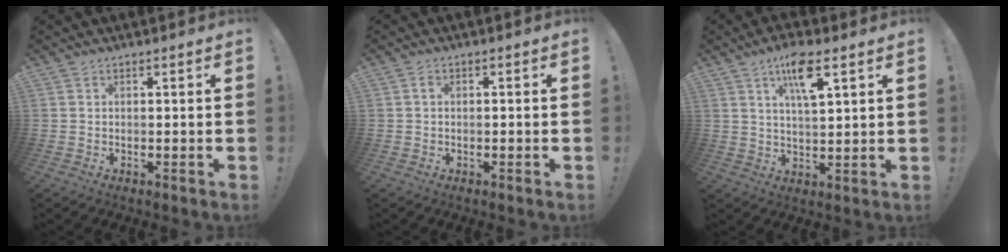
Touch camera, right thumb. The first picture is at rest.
{"total": 0.9, "force": [-0.5, 0.4, 0.6], "torque": [-0.012, 0.003, -0.008]}
{"total": 9.9, "force": [5.3, 3.0, 7.9], "torque": [-0.128, -0.012, 0.088]}